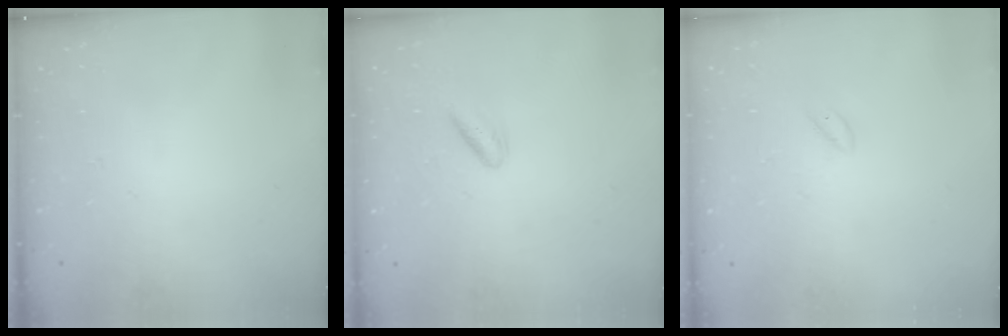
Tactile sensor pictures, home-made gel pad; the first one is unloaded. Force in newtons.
{"total": 2.8, "press": 2.5, "slide": 1.3}
{"total": 0.6, "press": 0.2, "slide": 0.6}